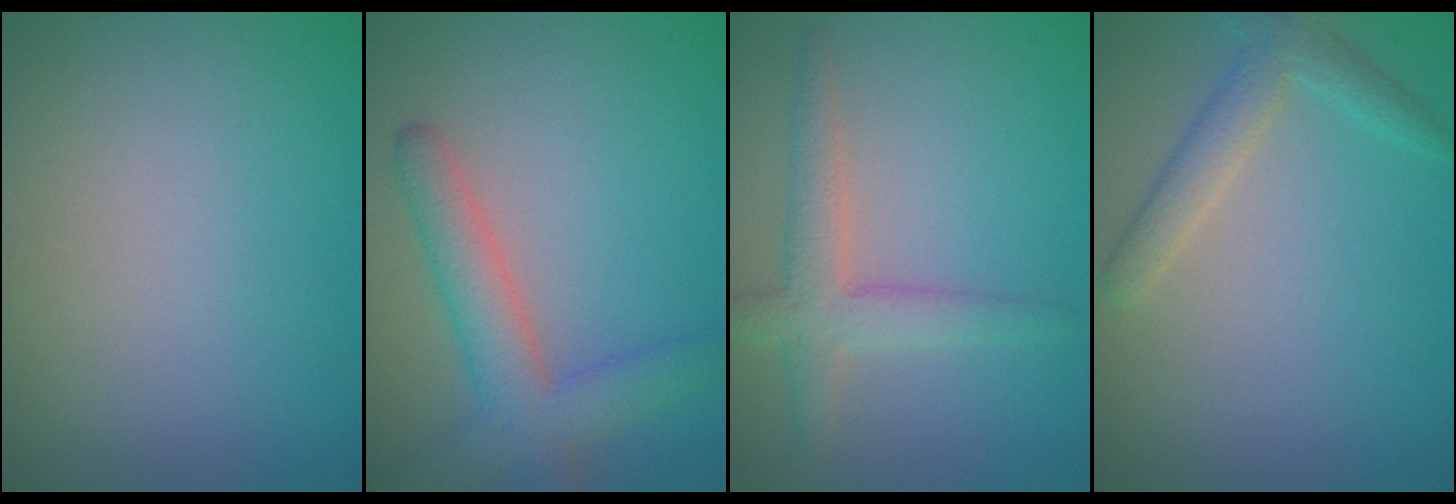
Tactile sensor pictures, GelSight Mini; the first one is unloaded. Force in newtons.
{"total": 4.7, "press": 4.7, "slide": 0.2}
{"total": 3.4, "press": 3.4, "slide": 0.2}
{"total": 2.7, "press": 2.7, "slide": 0.1}